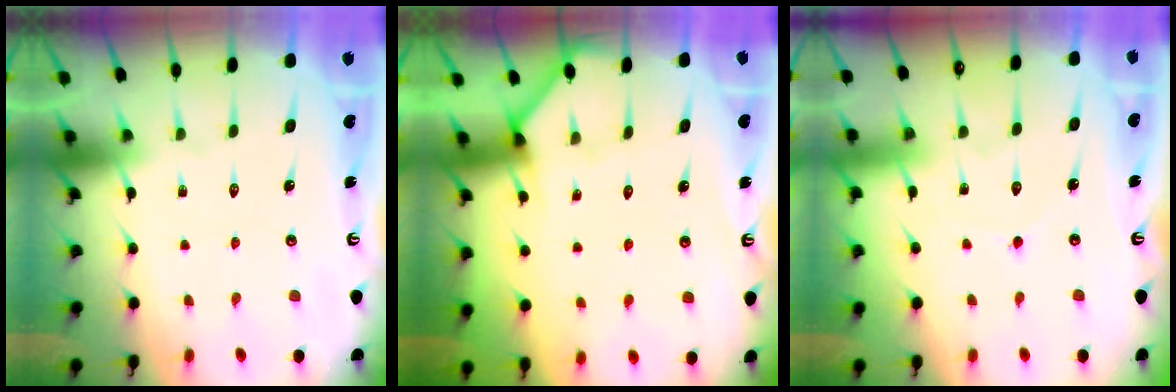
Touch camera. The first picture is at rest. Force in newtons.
{"total": 2.5, "press": 2.5, "slide": 0.1}
{"total": 3.0, "press": 3.0, "slide": 0.3}